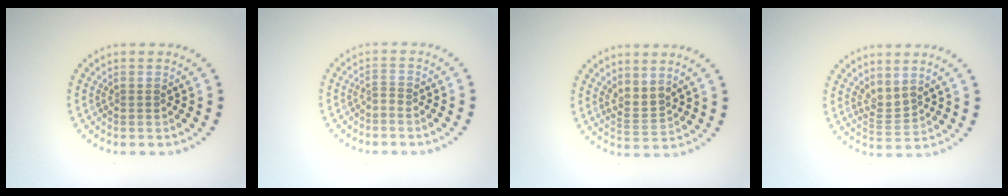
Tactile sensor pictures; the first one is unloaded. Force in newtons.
{"total": 0.5, "press": 0.0, "slide": 0.5}
{"total": 2.1, "press": 1.6, "slide": 1.4}
{"total": 1.8, "press": 1.3, "slide": 1.2}